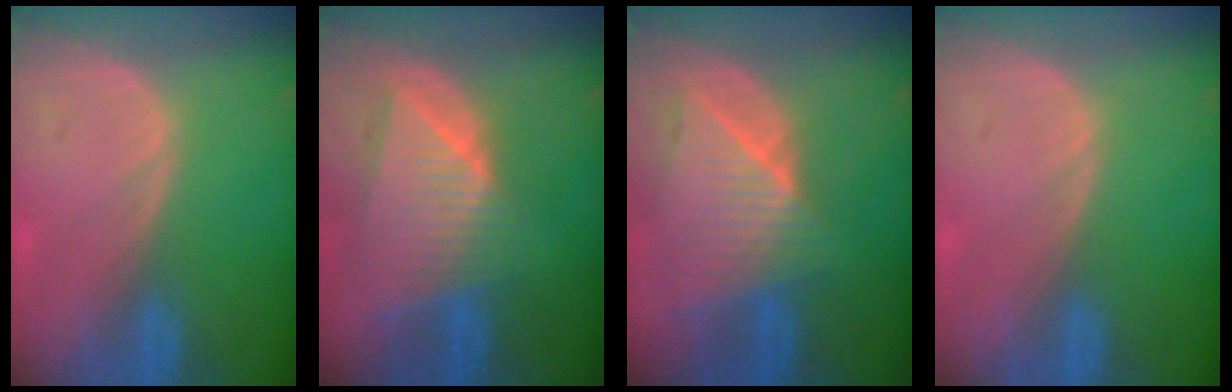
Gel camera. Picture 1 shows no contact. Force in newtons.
{"total": 9.1, "press": 8.0, "slide": 4.4}
{"total": 9.2, "press": 8.3, "slide": 4.0}
{"total": 0.0}